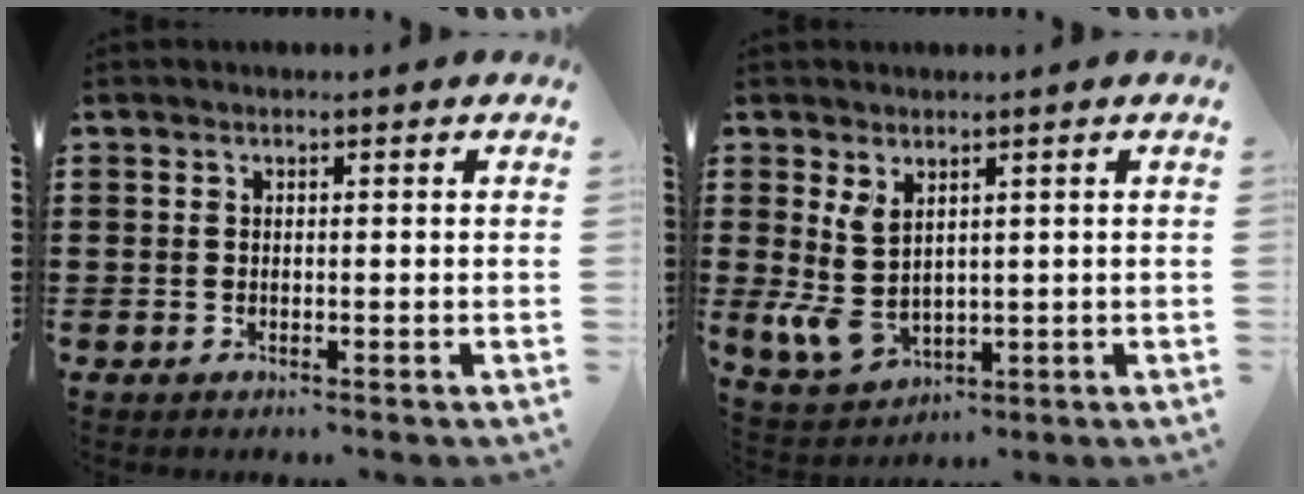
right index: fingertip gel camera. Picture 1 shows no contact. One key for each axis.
{"total": 5.1, "fx": 1.3, "fy": 3.2, "fz": 3.8, "tx": -0.106, "ty": -0.010, "tz": 0.021}